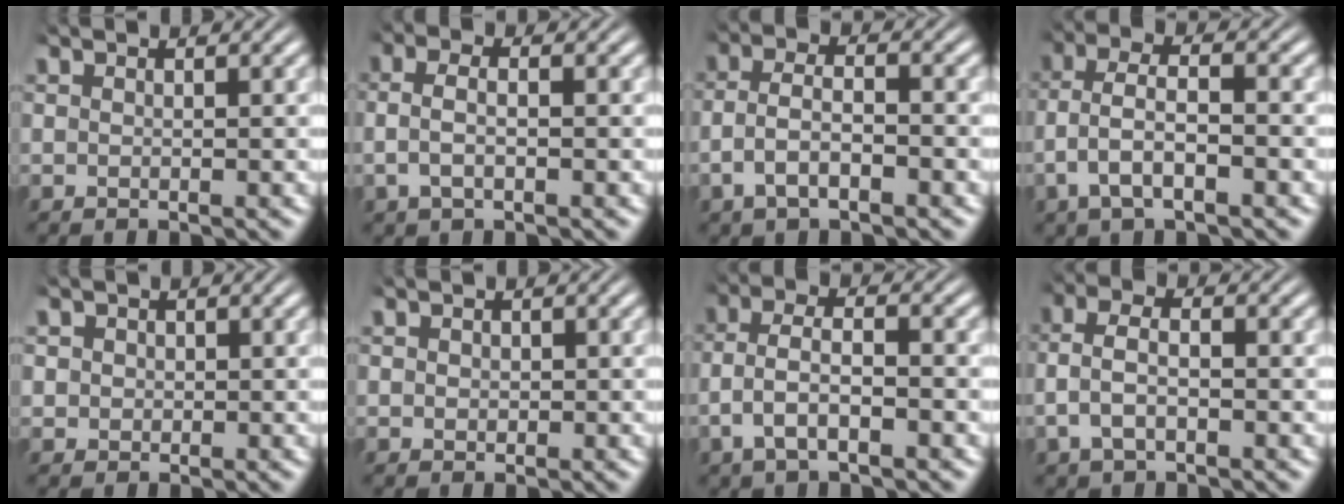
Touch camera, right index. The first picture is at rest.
{"total": 3.1, "force": [-0.4, 1.7, 2.6], "torque": [-0.060, -0.004, -0.004]}
{"total": 4.1, "force": [-1.6, 2.4, 2.9], "torque": [-0.060, -0.009, -0.027]}
{"total": 4.2, "force": [-0.6, 2.4, 3.4], "torque": [-0.081, -0.012, -0.006]}
{"total": 2.1, "force": [0.4, 1.9, 0.6], "torque": [-0.021, -0.006, 0.009]}
{"total": 0.6, "force": [0.0, 0.5, 0.3], "torque": [-0.009, -0.008, 0.007]}
{"total": 4.2, "force": [-1.2, 2.4, 3.3], "torque": [-0.070, -0.010, -0.018]}
{"total": 4.3, "force": [-0.5, 2.8, 3.2], "torque": [-0.079, -0.009, -0.006]}